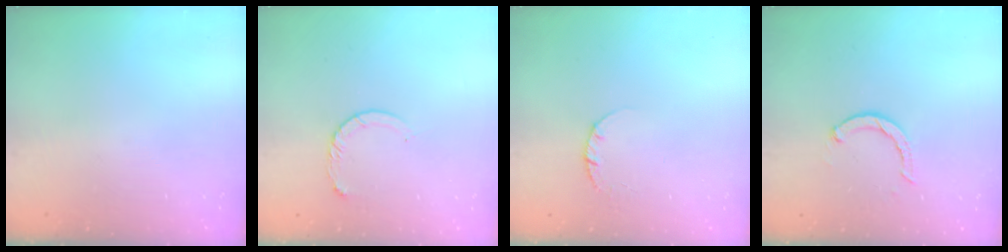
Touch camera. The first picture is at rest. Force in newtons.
{"total": 5.7, "press": 5.7, "slide": 0.6}
{"total": 2.4, "press": 2.4, "slide": 0.3}
{"total": 2.4, "press": 2.4, "slide": 0.1}